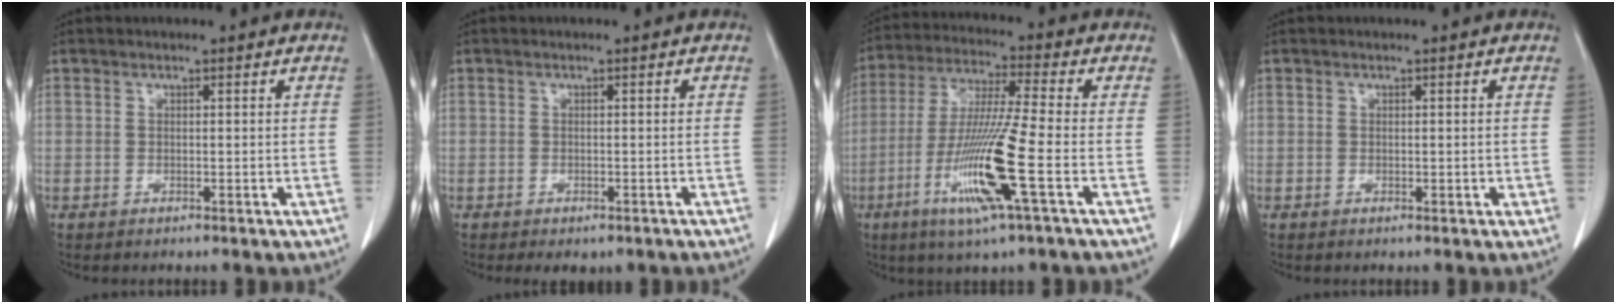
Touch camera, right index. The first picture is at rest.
{"total": 2.5, "force": [-1.7, 1.5, 1.0], "torque": [-0.016, -0.003, -0.015]}
{"total": 13.8, "force": [-4.7, -0.7, 13.0], "torque": [-0.265, -0.023, -0.095]}
{"total": 0.6, "force": [0.0, 0.5, 0.3], "torque": [0.001, 0.002, 0.000]}